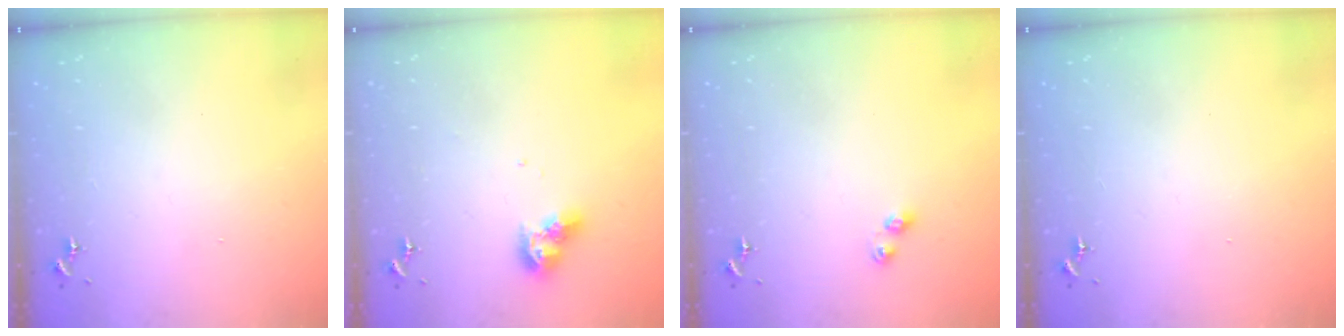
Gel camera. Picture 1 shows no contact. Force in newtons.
{"total": 8.7, "press": 8.7, "slide": 0.2}
{"total": 3.6, "press": 3.6, "slide": 0.5}
{"total": 0.0}